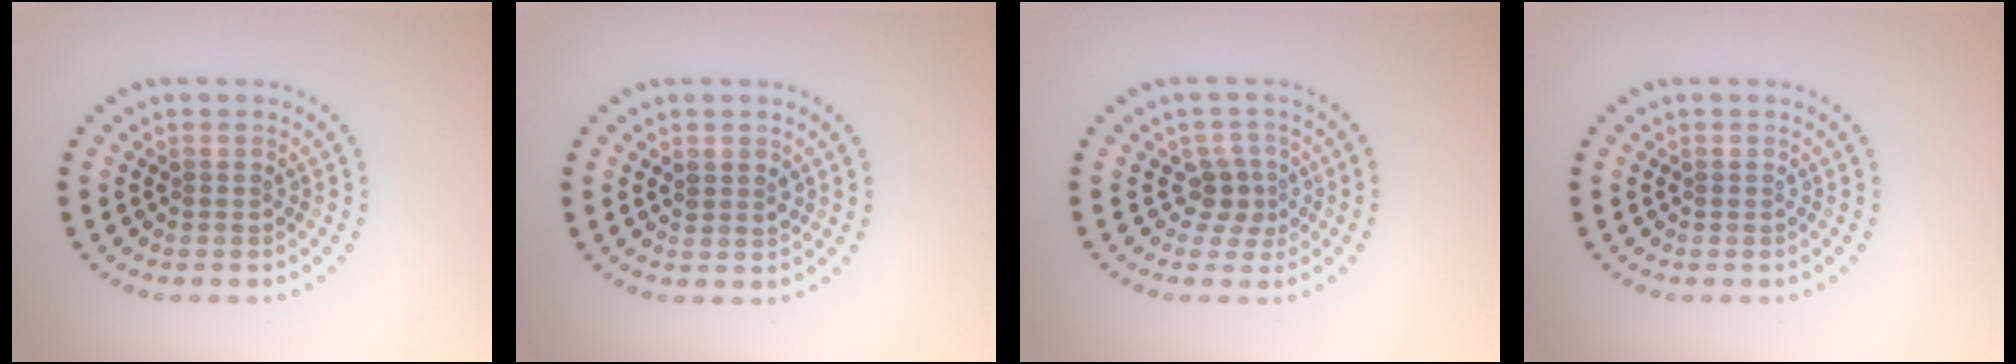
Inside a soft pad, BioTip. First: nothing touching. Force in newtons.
{"total": 1.1, "press": 1.0, "slide": 0.5}
{"total": 2.3, "press": 1.7, "slide": 1.6}
{"total": 0.0}